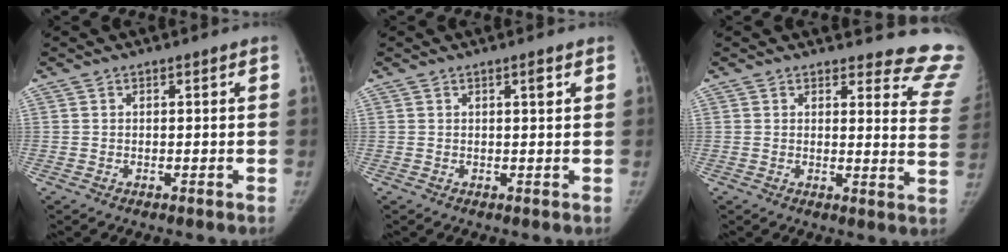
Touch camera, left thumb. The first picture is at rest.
{"total": 1.2, "force": [0.5, 0.3, 1.0], "torque": [-0.011, 0.000, 0.007]}
{"total": 12.7, "force": [12.3, 2.9, 0.5], "torque": [0.048, -0.140, 0.093]}